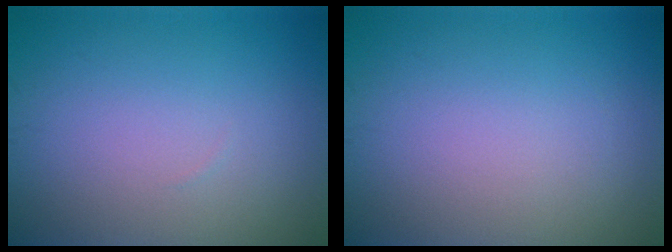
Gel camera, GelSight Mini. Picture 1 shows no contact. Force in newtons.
{"total": 0.0}